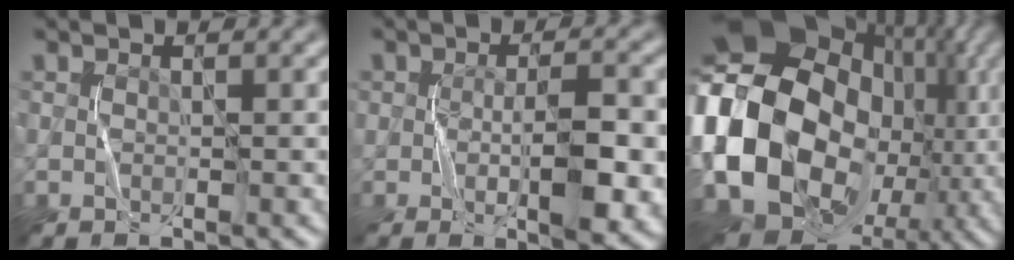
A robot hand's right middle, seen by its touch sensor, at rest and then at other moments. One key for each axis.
{"total": 5.4, "fx": -0.9, "fy": 2.3, "fz": 4.8, "tx": -0.082, "ty": -0.006, "tz": -0.012}
{"total": 22.8, "fx": -2.7, "fy": 18.2, "fz": 13.5, "tx": -0.275, "ty": -0.013, "tz": -0.092}